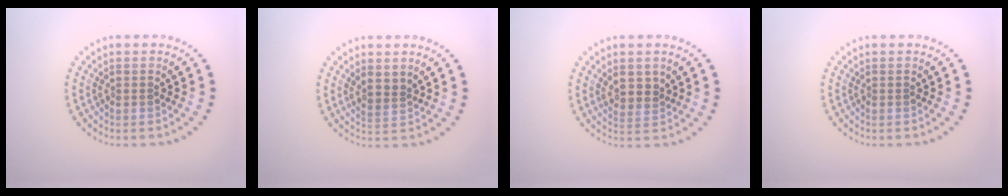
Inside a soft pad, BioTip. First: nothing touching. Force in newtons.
{"total": 1.5, "press": 1.3, "slide": 0.7}
{"total": 2.1, "press": 2.0, "slide": 0.8}
{"total": 0.0}